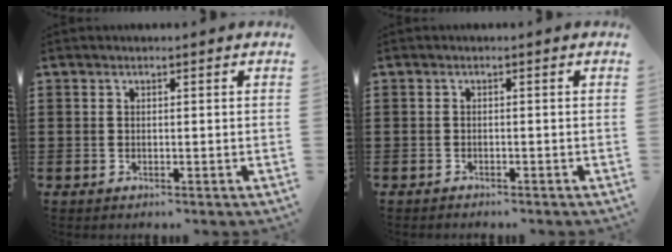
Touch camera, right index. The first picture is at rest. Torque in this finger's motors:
{"motor_torque": [0.15, -0.05, 0.02, 0.00]}